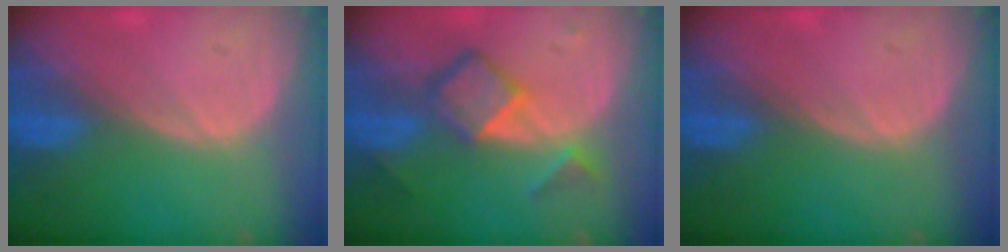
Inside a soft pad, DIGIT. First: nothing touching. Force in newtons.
{"total": 6.8, "press": 5.8, "slide": 3.6}
{"total": 0.0}